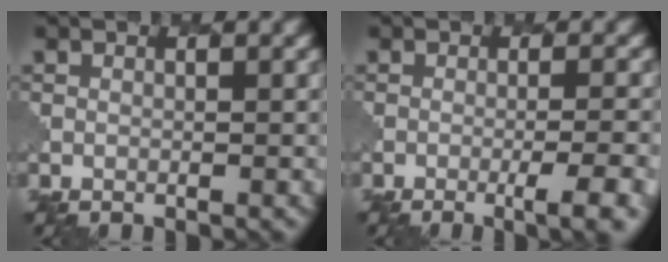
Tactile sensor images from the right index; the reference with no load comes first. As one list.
[{"total": 5.2, "force": [-2.3, 1.4, 4.5], "torque": [-0.049, 0.007, -0.026]}]